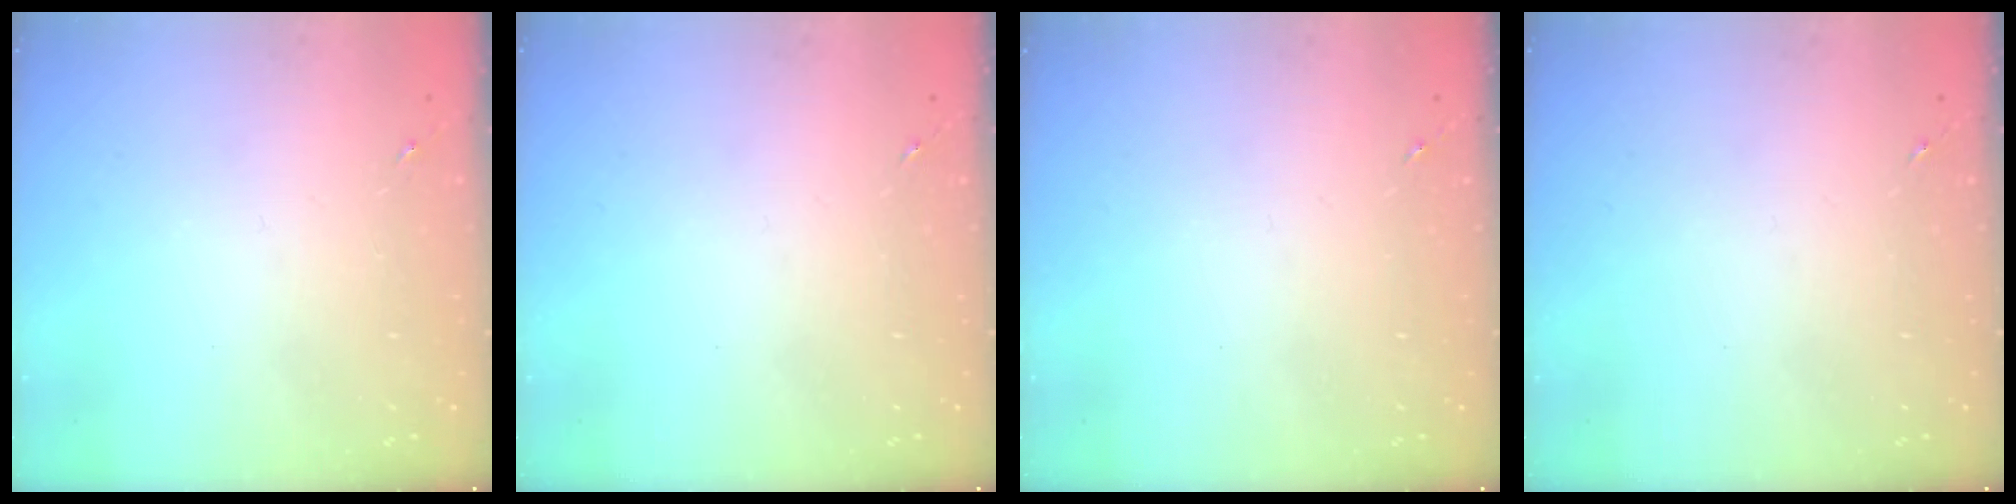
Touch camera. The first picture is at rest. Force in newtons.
{"total": 0.0}
{"total": 0.0}
{"total": 0.0}